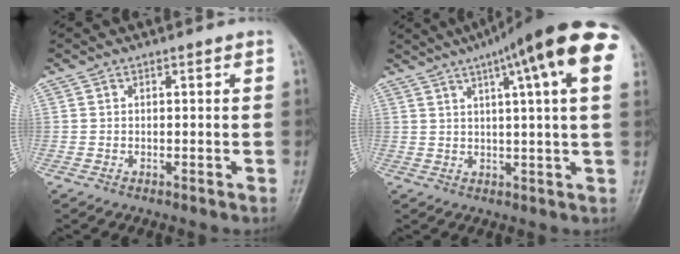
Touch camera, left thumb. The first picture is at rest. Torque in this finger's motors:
{"motor_torque": [1.34, -0.25, 2.03, -0.74, 0.32]}